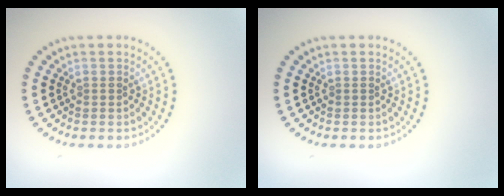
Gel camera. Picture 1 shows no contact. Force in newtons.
{"total": 0.0}